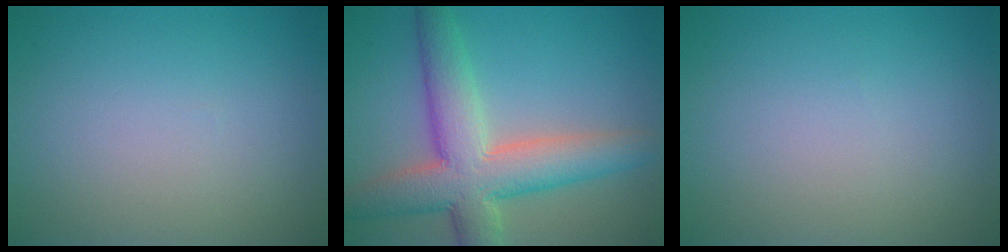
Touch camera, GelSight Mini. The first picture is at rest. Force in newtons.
{"total": 8.5, "press": 8.5, "slide": 0.4}
{"total": 0.0}